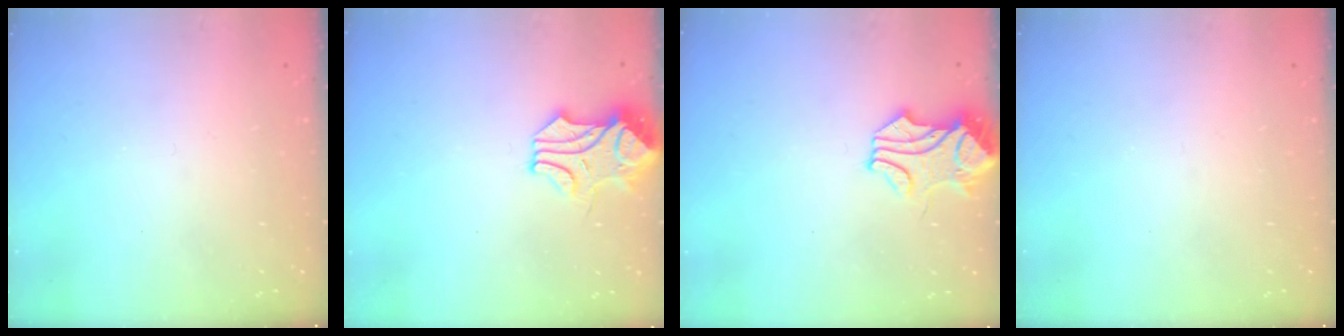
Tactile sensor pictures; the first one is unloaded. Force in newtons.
{"total": 1.5, "press": 1.4, "slide": 0.6}
{"total": 1.9, "press": 1.8, "slide": 0.6}
{"total": 0.0}